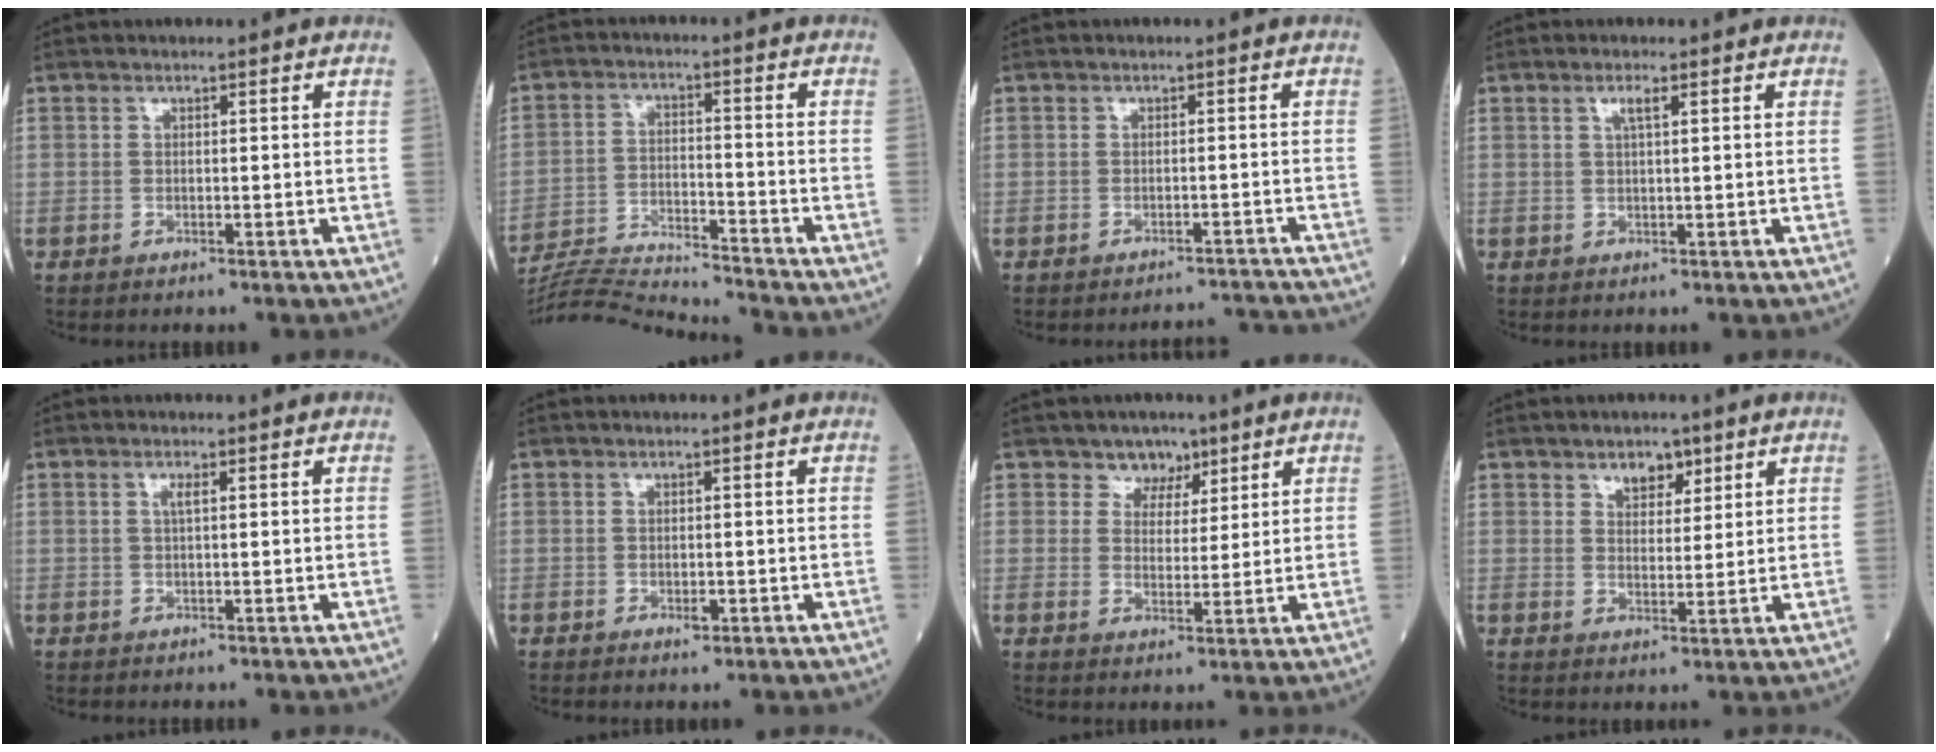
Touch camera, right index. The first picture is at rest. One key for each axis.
{"total": 12.7, "fx": -12.3, "fy": -1.6, "fz": 2.5, "tx": -0.046, "ty": -0.002, "tz": -0.213}
{"total": 4.5, "fx": -4.4, "fy": -0.2, "fz": -0.8, "tx": 0.021, "ty": 0.004, "tz": -0.051}
{"total": 1.6, "fx": 0.7, "fy": 0.3, "fz": 1.4, "tx": -0.028, "ty": 0.001, "tz": 0.010}
{"total": 1.2, "fx": 0.4, "fy": 0.1, "fz": 1.1, "tx": -0.026, "ty": 0.002, "tz": 0.005}
{"total": 1.0, "fx": -0.4, "fy": 0.5, "fz": 0.7, "tx": -0.011, "ty": -0.001, "tz": -0.004}
{"total": 4.0, "fx": 2.7, "fy": 2.9, "fz": 0.5, "tx": -0.002, "ty": 0.003, "tz": 0.044}
{"total": 3.7, "fx": 2.5, "fy": 2.1, "fz": 1.8, "tx": -0.023, "ty": 0.001, "tz": 0.042}